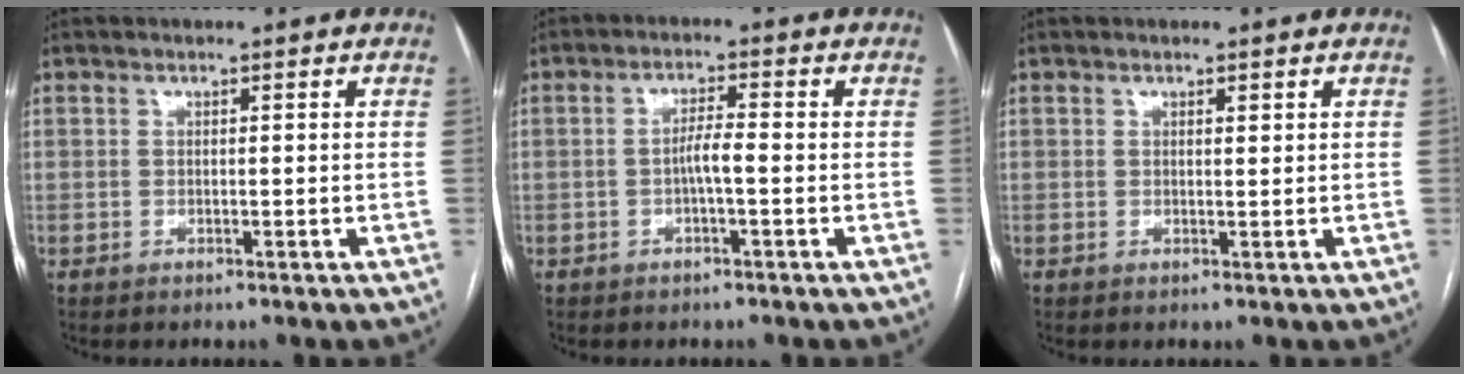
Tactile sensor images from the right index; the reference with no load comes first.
{"total": 3.1, "force": [-0.7, 0.2, 3.0], "torque": [-0.050, 0.004, -0.013]}
{"total": 0.8, "force": [0.4, 0.2, 0.6], "torque": [-0.011, -0.002, 0.006]}